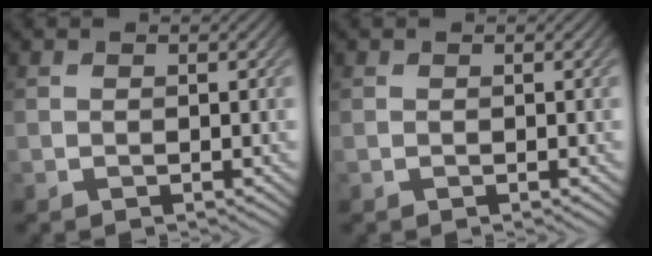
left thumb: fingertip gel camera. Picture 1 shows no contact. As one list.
[{"total": 0.0}]